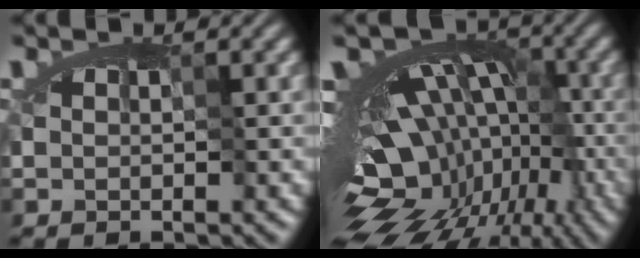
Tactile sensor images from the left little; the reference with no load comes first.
{"total": 14.1, "force": [-6.7, 8.2, 9.3], "torque": [-0.115, -0.003, -0.088]}